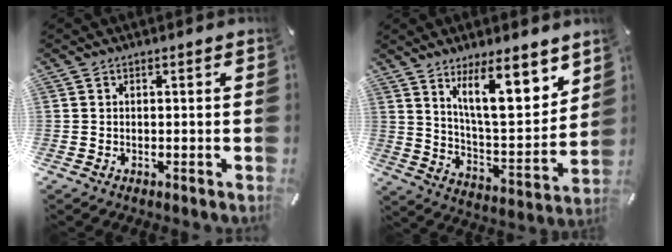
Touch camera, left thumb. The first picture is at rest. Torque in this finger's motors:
{"motor_torque": [2.93, 2.09, 1.55, -1.22, 0.54]}